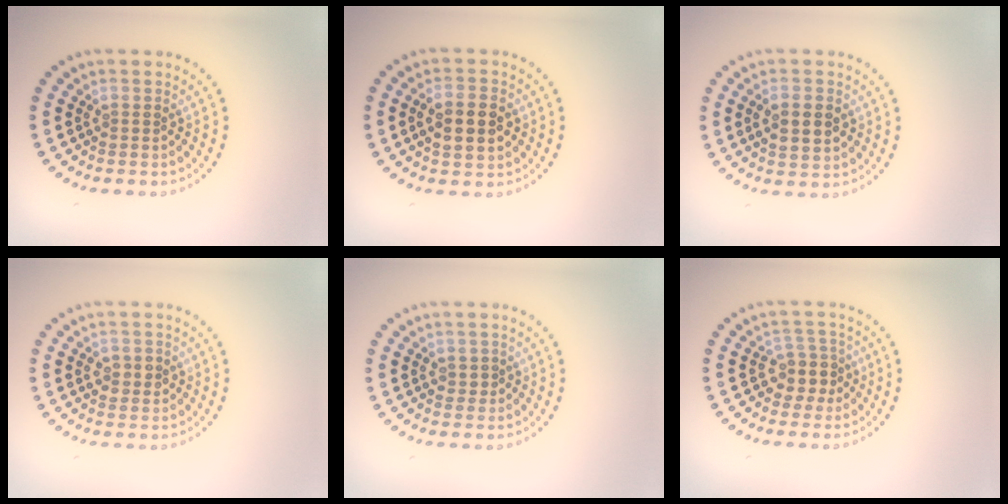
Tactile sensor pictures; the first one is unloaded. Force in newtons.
{"total": 3.8, "press": 3.8, "slide": 0.3}
{"total": 2.9, "press": 2.9, "slide": 0.2}
{"total": 1.8, "press": 1.8, "slide": 0.1}
{"total": 0.6, "press": 0.6, "slide": 0.2}
{"total": 2.7, "press": 2.2, "slide": 1.5}